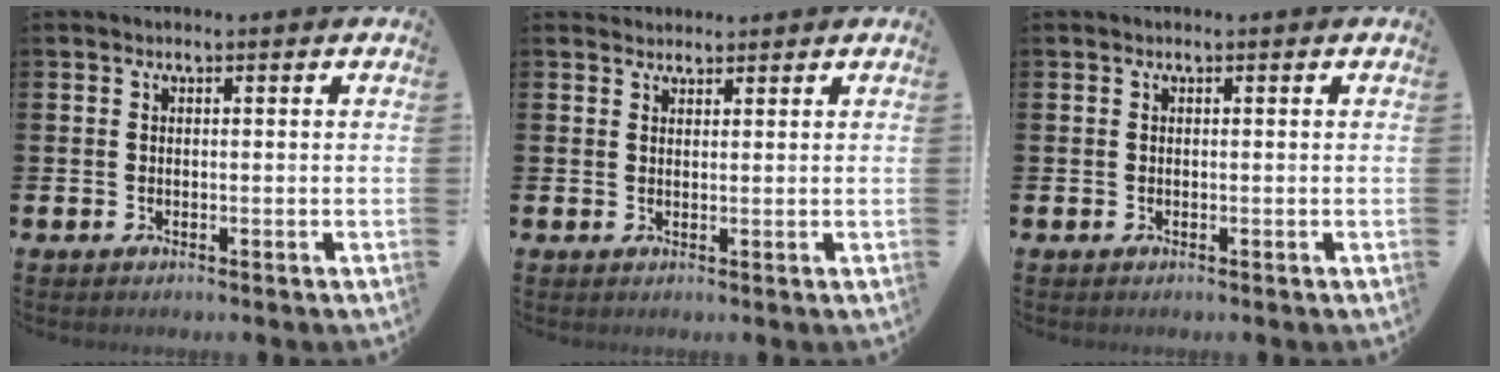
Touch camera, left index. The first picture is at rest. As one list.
[{"total": 1.9, "force": [1.8, 0.5, -0.2], "torque": [0.008, -0.006, 0.032]}, {"total": 0.0}]